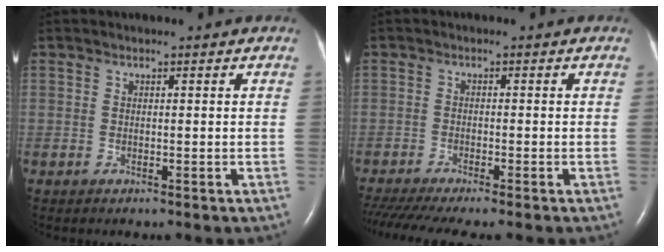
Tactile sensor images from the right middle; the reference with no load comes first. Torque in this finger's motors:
{"motor_torque": [0.81, -0.80, 0.23, 0.09]}